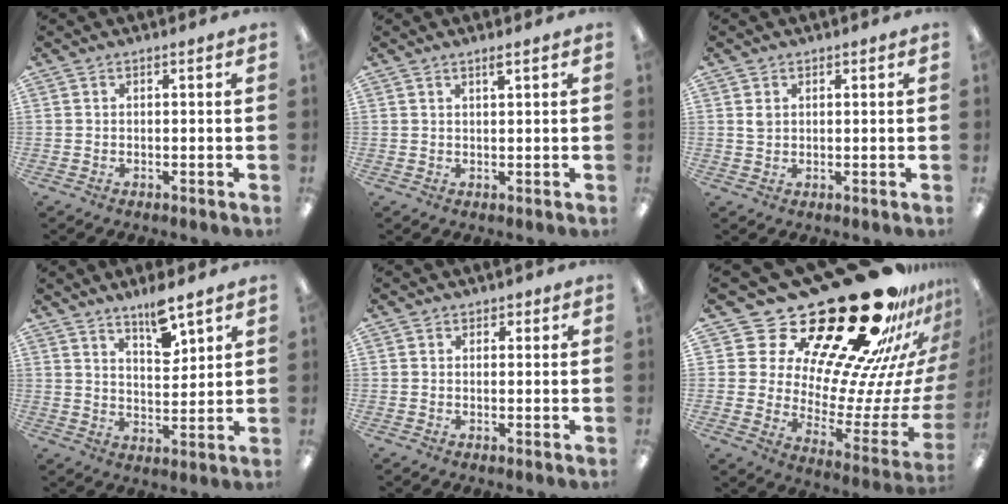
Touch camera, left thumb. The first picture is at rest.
{"total": 1.4, "force": [1.1, 0.0, 0.9], "torque": [-0.013, -0.006, 0.018]}
{"total": 1.8, "force": [0.9, 1.4, 0.6], "torque": [-0.013, 0.002, 0.017]}
{"total": 7.5, "force": [6.1, 1.9, 4.0], "torque": [-0.054, -0.046, 0.103]}
{"total": 1.1, "force": [0.5, 0.9, 0.1], "torque": [0.005, 0.000, 0.008]}
{"total": 35.5, "force": [24.4, 14.0, 21.5], "torque": [-0.286, -0.224, 0.456]}